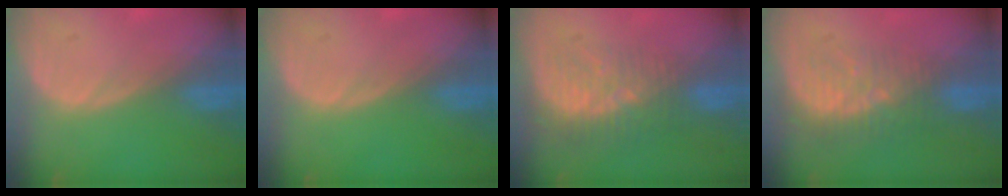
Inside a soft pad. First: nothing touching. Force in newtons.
{"total": 0.0}
{"total": 9.0, "press": 7.6, "slide": 4.9}
{"total": 7.5, "press": 6.9, "slide": 3.0}